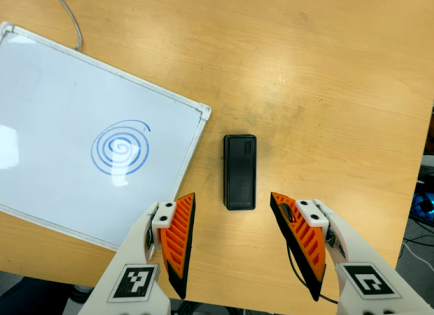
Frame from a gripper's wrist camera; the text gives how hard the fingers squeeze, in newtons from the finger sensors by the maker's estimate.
{"total": 0.0}